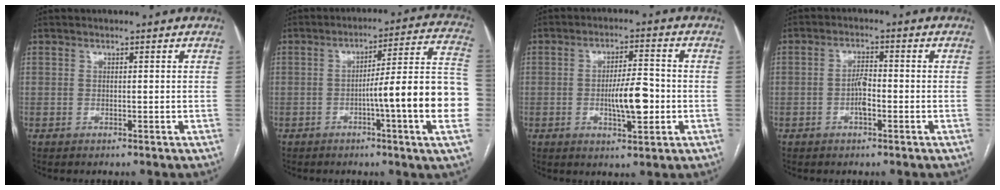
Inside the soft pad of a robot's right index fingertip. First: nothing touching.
{"total": 17.1, "force": [-3.6, -0.8, 16.7], "torque": [-0.190, 0.017, -0.056]}
{"total": 7.4, "force": [-1.4, 1.8, 7.0], "torque": [-0.120, 0.002, -0.021]}
{"total": 3.1, "force": [-1.0, 0.9, 2.8], "torque": [-0.052, 0.003, -0.020]}